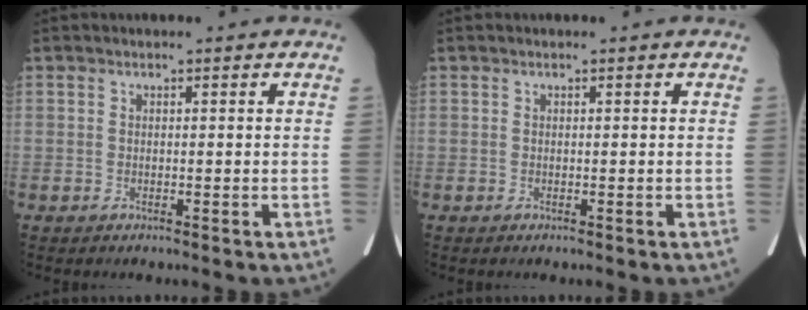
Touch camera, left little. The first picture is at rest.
{"total": 0.0}